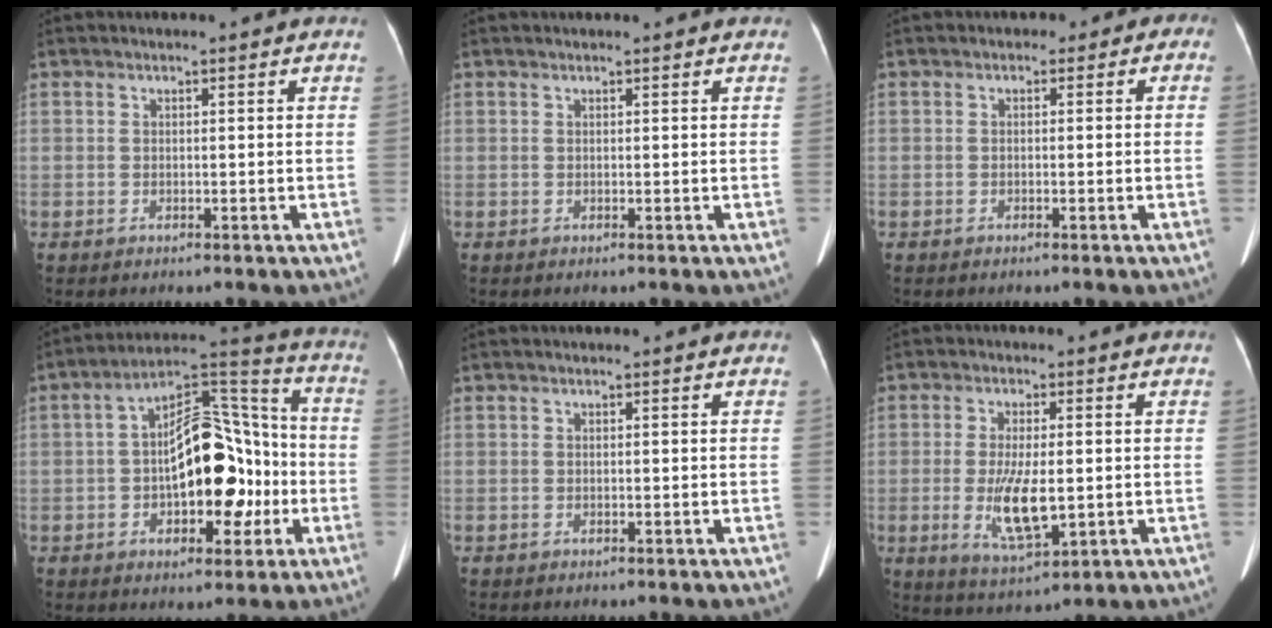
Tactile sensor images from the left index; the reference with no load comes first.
{"total": 1.4, "force": [1.3, 0.3, 0.5], "torque": [-0.008, 0.021, 0.015]}
{"total": 1.8, "force": [-0.8, 1.5, 0.4], "torque": [0.014, 0.015, -0.023]}
{"total": 15.0, "force": [-2.8, 7.2, 12.9], "torque": [-0.207, 0.036, -0.038]}
{"total": 0.0}
{"total": 7.8, "force": [-0.8, 2.4, 7.4], "torque": [-0.147, -0.017, -0.008]}